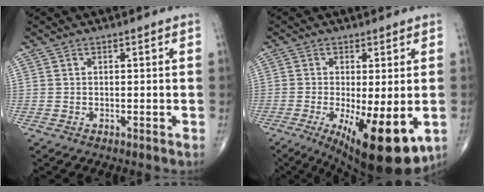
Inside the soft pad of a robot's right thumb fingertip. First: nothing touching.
{"total": 15.4, "force": [-4.6, 4.8, 13.9], "torque": [-0.190, -0.025, -0.054]}